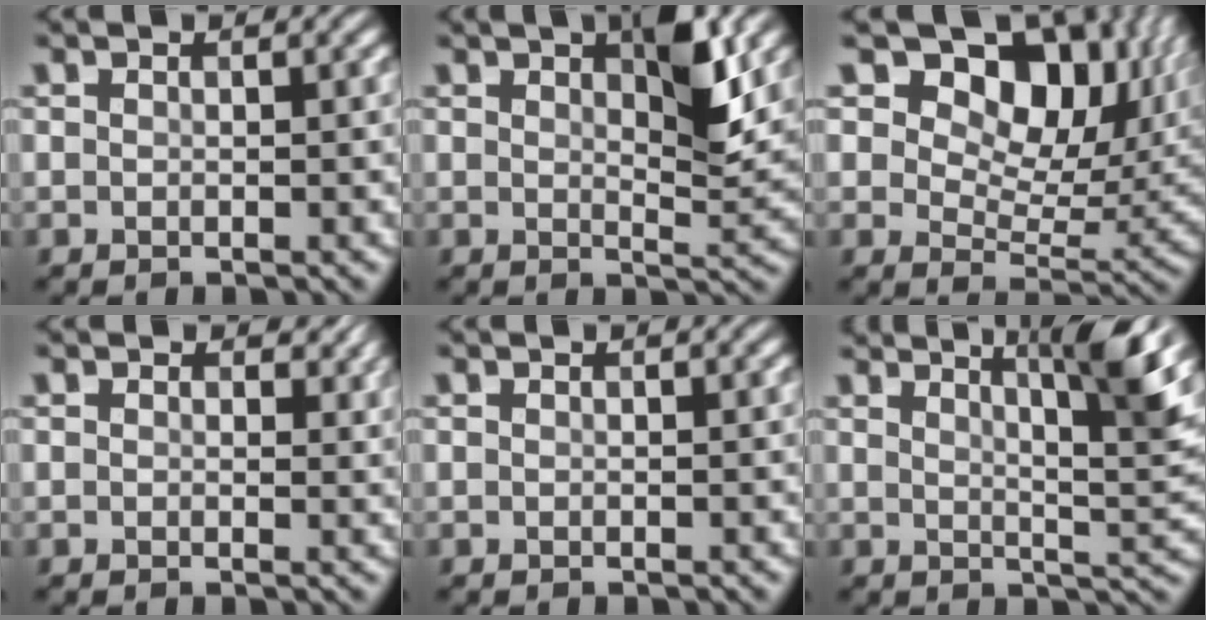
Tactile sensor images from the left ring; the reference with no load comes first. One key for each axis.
{"total": 4.2, "fx": 2.3, "fy": 0.9, "fz": 3.5, "tx": -0.049, "ty": -0.001, "tz": 0.032}
{"total": 12.1, "fx": 6.4, "fy": 7.0, "fz": 7.4, "tx": -0.108, "ty": 0.002, "tz": 0.097}
{"total": 0.8, "fx": 0.7, "fy": 0.3, "fz": -0.2, "tx": 0.007, "ty": -0.003, "tz": 0.004}
{"total": 0.0}
{"total": 5.9, "fx": 3.9, "fy": 0.3, "fz": 4.4, "tx": -0.054, "ty": 0.005, "tz": 0.060}